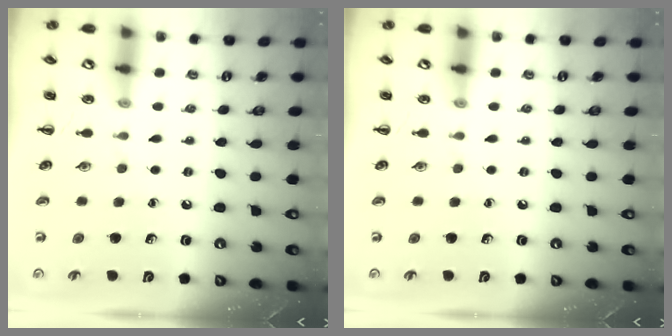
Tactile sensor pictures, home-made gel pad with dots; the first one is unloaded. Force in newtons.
{"total": 0.0}